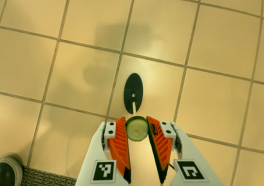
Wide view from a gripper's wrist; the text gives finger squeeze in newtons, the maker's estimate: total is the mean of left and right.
{"total": 6.4, "left": 6.1, "right": 6.7}